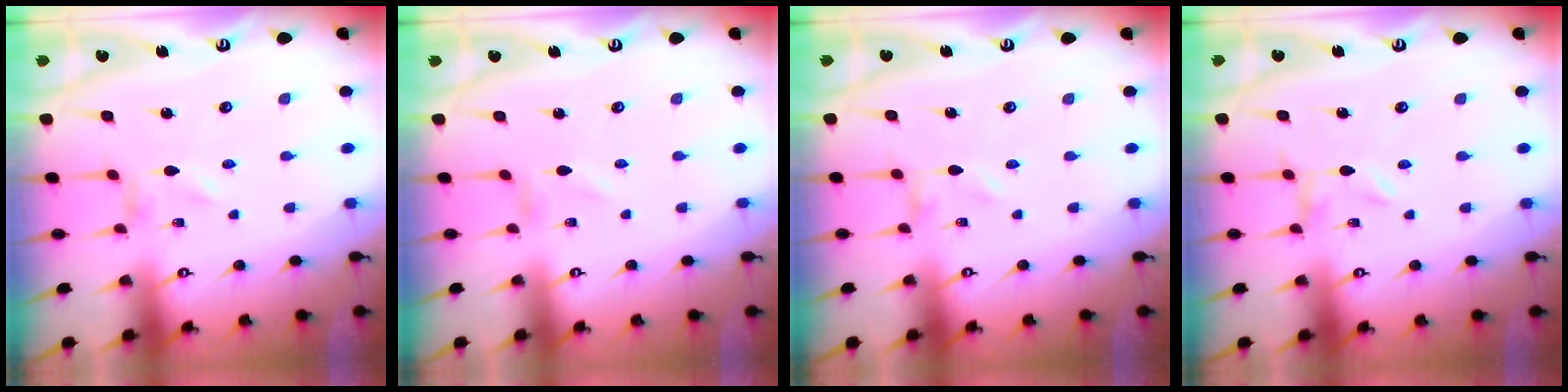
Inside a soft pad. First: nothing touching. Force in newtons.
{"total": 1.1, "press": 1.1, "slide": 0.1}
{"total": 0.0}
{"total": 0.0}